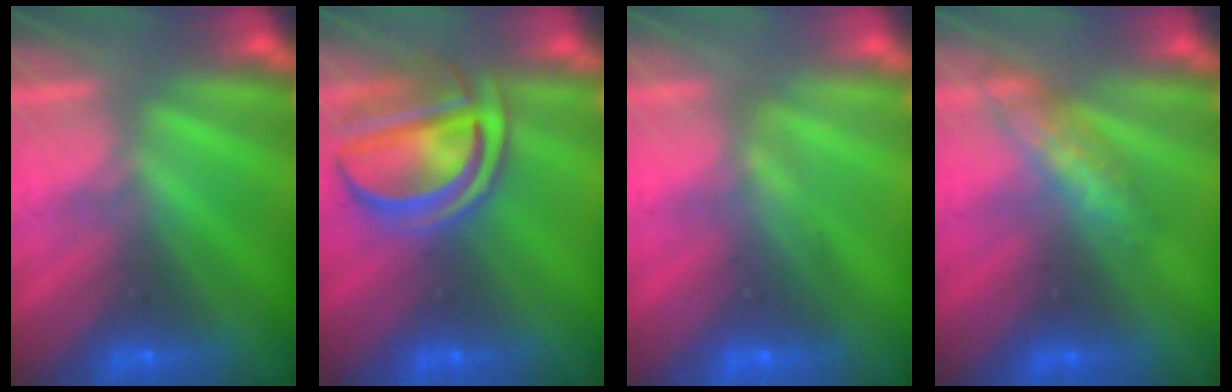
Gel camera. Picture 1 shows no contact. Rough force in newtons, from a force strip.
{"total": 6.9}
{"total": 1.7}
{"total": 2.7}